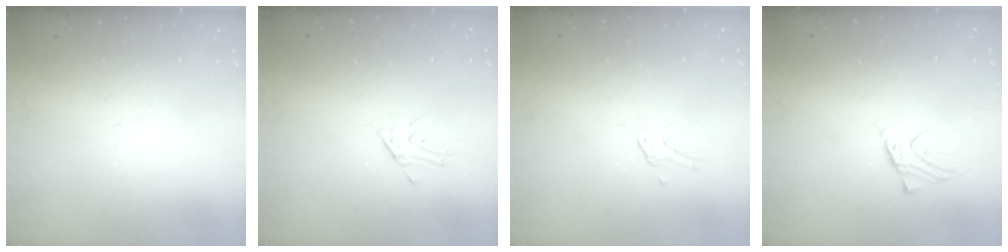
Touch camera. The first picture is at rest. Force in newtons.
{"total": 2.9, "press": 2.9, "slide": 0.2}
{"total": 1.3, "press": 1.3, "slide": 0.1}
{"total": 2.1, "press": 2.1, "slide": 0.1}